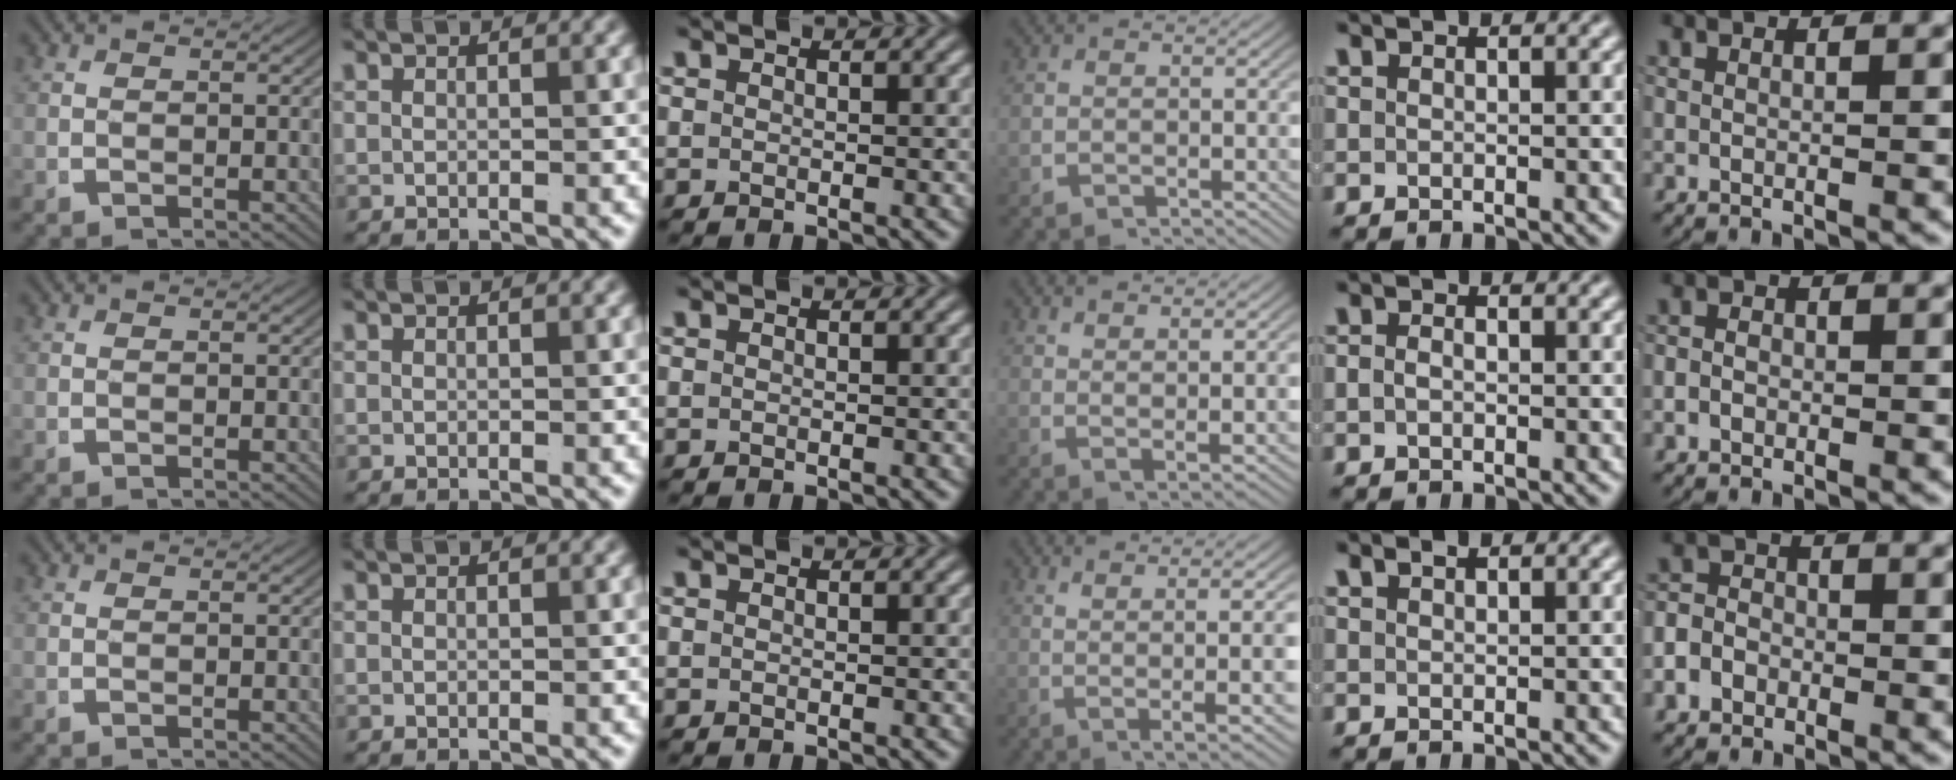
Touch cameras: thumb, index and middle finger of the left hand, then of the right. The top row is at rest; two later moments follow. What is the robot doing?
{"motion": "lift_and_place", "object": "coat"}